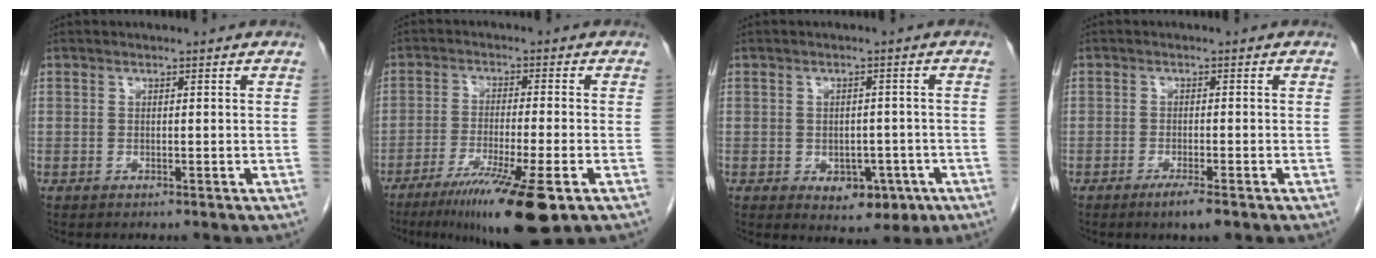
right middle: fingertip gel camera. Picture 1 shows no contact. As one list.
[{"total": 12.8, "force": [-7.6, 0.4, 10.3], "torque": [-0.167, -0.036, -0.125]}, {"total": 5.6, "force": [-2.2, 3.6, 3.7], "torque": [-0.038, 0.003, -0.018]}, {"total": 3.6, "force": [-2.4, 0.5, 2.6], "torque": [-0.046, -0.005, -0.038]}]